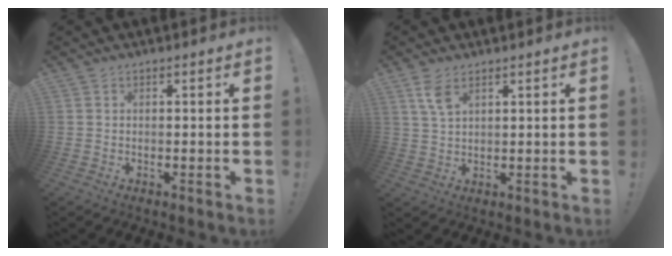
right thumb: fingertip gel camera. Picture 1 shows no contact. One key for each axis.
{"total": 5.3, "fx": 3.1, "fy": 2.3, "fz": 3.6, "tx": -0.060, "ty": -0.013, "tz": 0.055}